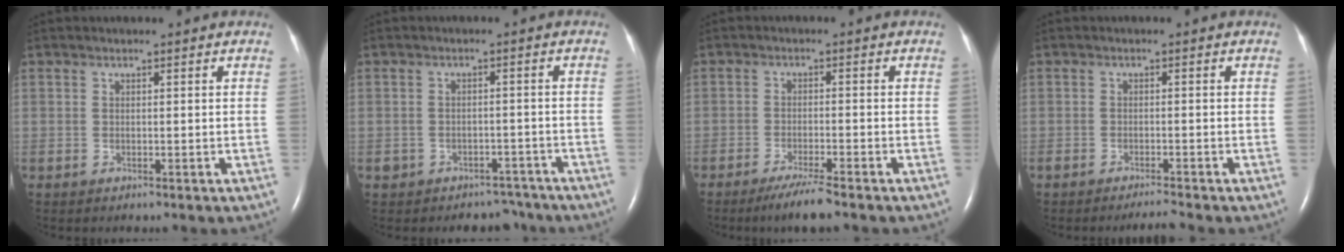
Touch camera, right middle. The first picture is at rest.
{"total": 4.5, "force": [-3.4, 2.9, -0.2], "torque": [0.009, 0.025, -0.042]}
{"total": 4.7, "force": [-3.6, -0.2, 2.9], "torque": [-0.058, -0.013, -0.067]}
{"total": 1.8, "force": [-1.7, -0.5, 0.4], "torque": [-0.010, -0.009, -0.029]}